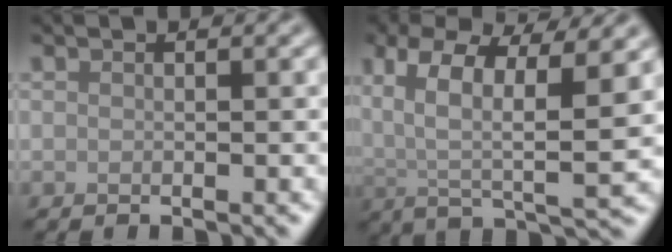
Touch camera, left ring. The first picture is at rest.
{"total": 9.4, "force": [3.3, 3.7, 8.0], "torque": [-0.154, 0.005, 0.052]}